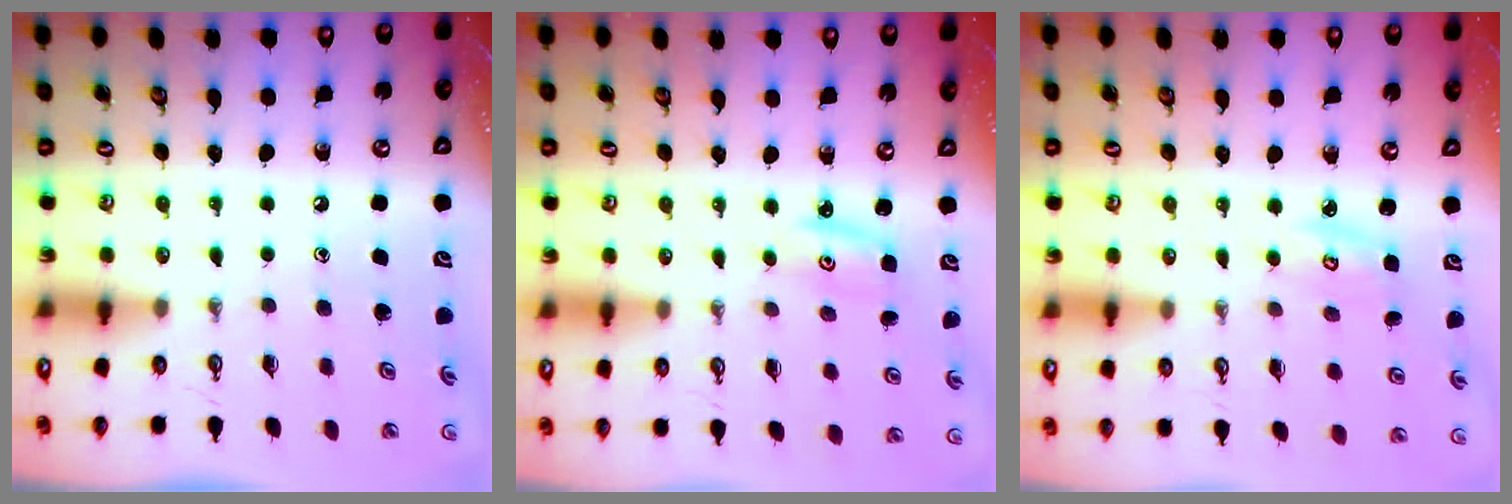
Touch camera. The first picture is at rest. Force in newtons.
{"total": 3.0, "press": 3.0, "slide": 0.3}
{"total": 3.3, "press": 3.3, "slide": 0.5}